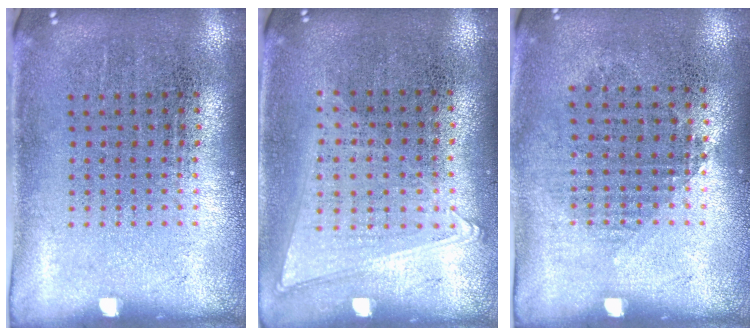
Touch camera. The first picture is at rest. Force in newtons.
{"total": 1.0, "press": 0.9, "slide": 0.4}
{"total": 0.9, "press": 0.8, "slide": 0.4}